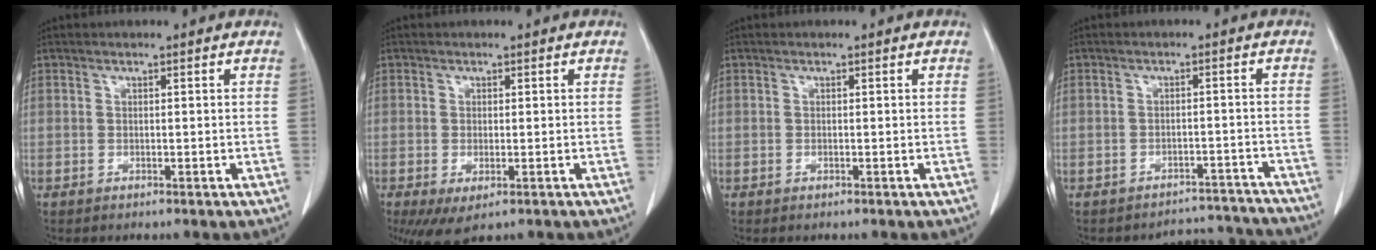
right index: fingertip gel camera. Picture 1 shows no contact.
{"total": 4.9, "force": [-2.5, 2.0, 3.7], "torque": [-0.064, -0.017, -0.034]}
{"total": 0.0}
{"total": 7.9, "force": [-7.4, 2.3, -1.4], "torque": [0.035, 0.038, -0.079]}